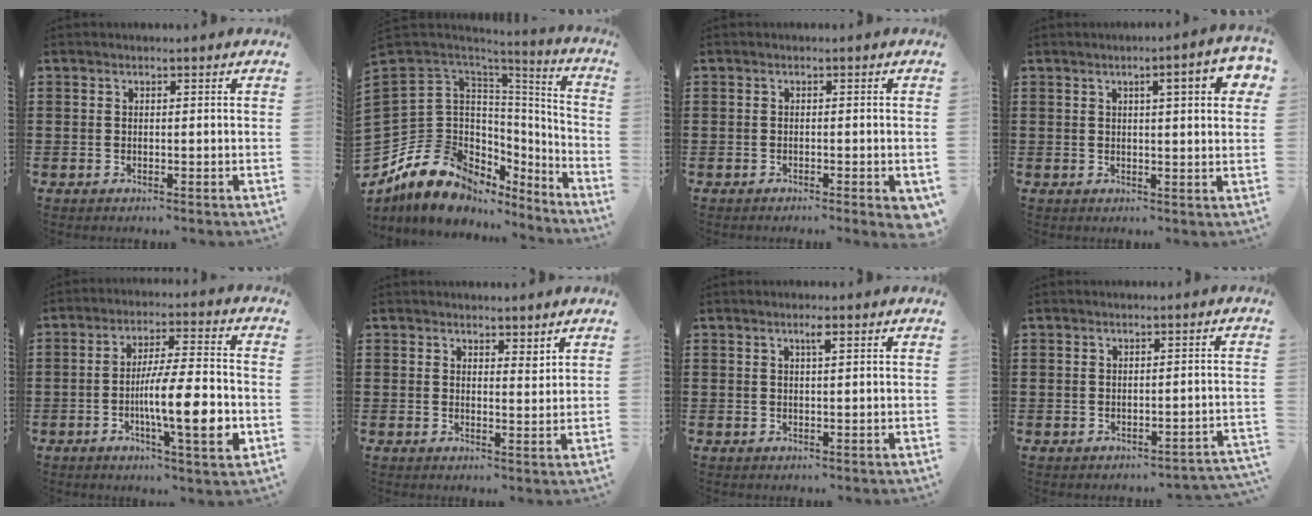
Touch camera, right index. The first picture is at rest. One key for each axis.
{"total": 14.0, "fx": -6.8, "fy": 10.6, "fz": 6.1, "tx": -0.173, "ty": -0.010, "tz": -0.115}
{"total": 1.0, "fx": -0.8, "fy": 0.1, "fz": 0.7, "tx": -0.014, "ty": -0.004, "tz": -0.014}
{"total": 5.5, "fx": 1.9, "fy": 0.9, "fz": 5.1, "tx": -0.076, "ty": -0.004, "tz": 0.024}
{"total": 11.8, "fx": -3.3, "fy": 2.0, "fz": 11.2, "tx": -0.179, "ty": -0.009, "tz": -0.061}
{"total": 1.5, "fx": 1.4, "fy": 0.6, "fz": 0.4, "tx": -0.001, "ty": 0.000, "tz": 0.025}
{"total": 1.5, "fx": 0.7, "fy": 0.1, "fz": 1.3, "tx": -0.026, "ty": 0.001, "tz": 0.011}
{"total": 1.7, "fx": -1.6, "fy": 0.5, "fz": 0.0, "tx": -0.008, "ty": 0.001, "tz": -0.035}